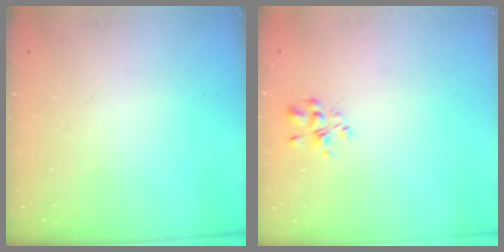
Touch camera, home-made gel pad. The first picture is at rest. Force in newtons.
{"total": 3.0, "press": 3.0, "slide": 0.5}